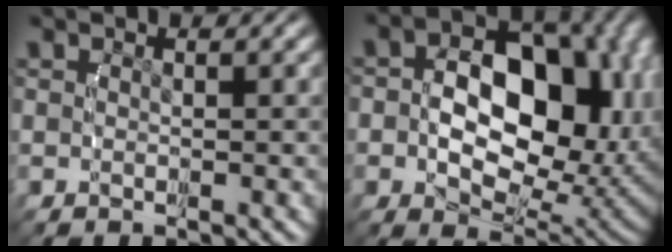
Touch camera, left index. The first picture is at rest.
{"total": 12.0, "force": [1.6, 8.1, 8.7], "torque": [-0.115, -0.015, 0.028]}